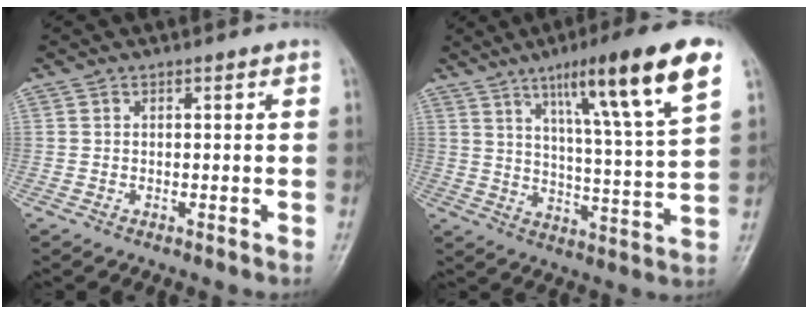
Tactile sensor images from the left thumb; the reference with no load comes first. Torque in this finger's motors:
{"motor_torque": [0.68, 0.50, 1.78, -0.99, 0.23]}